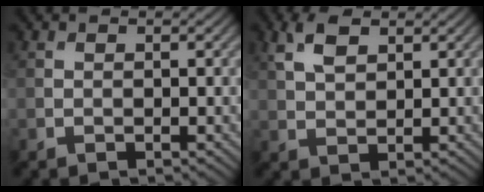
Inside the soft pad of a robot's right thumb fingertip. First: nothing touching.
{"total": 3.9, "force": [2.1, 1.8, 2.7], "torque": [-0.067, 0.006, 0.044]}